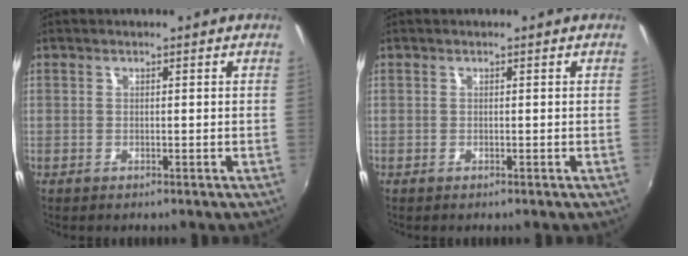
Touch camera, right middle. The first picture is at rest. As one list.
[{"total": 0.0}]